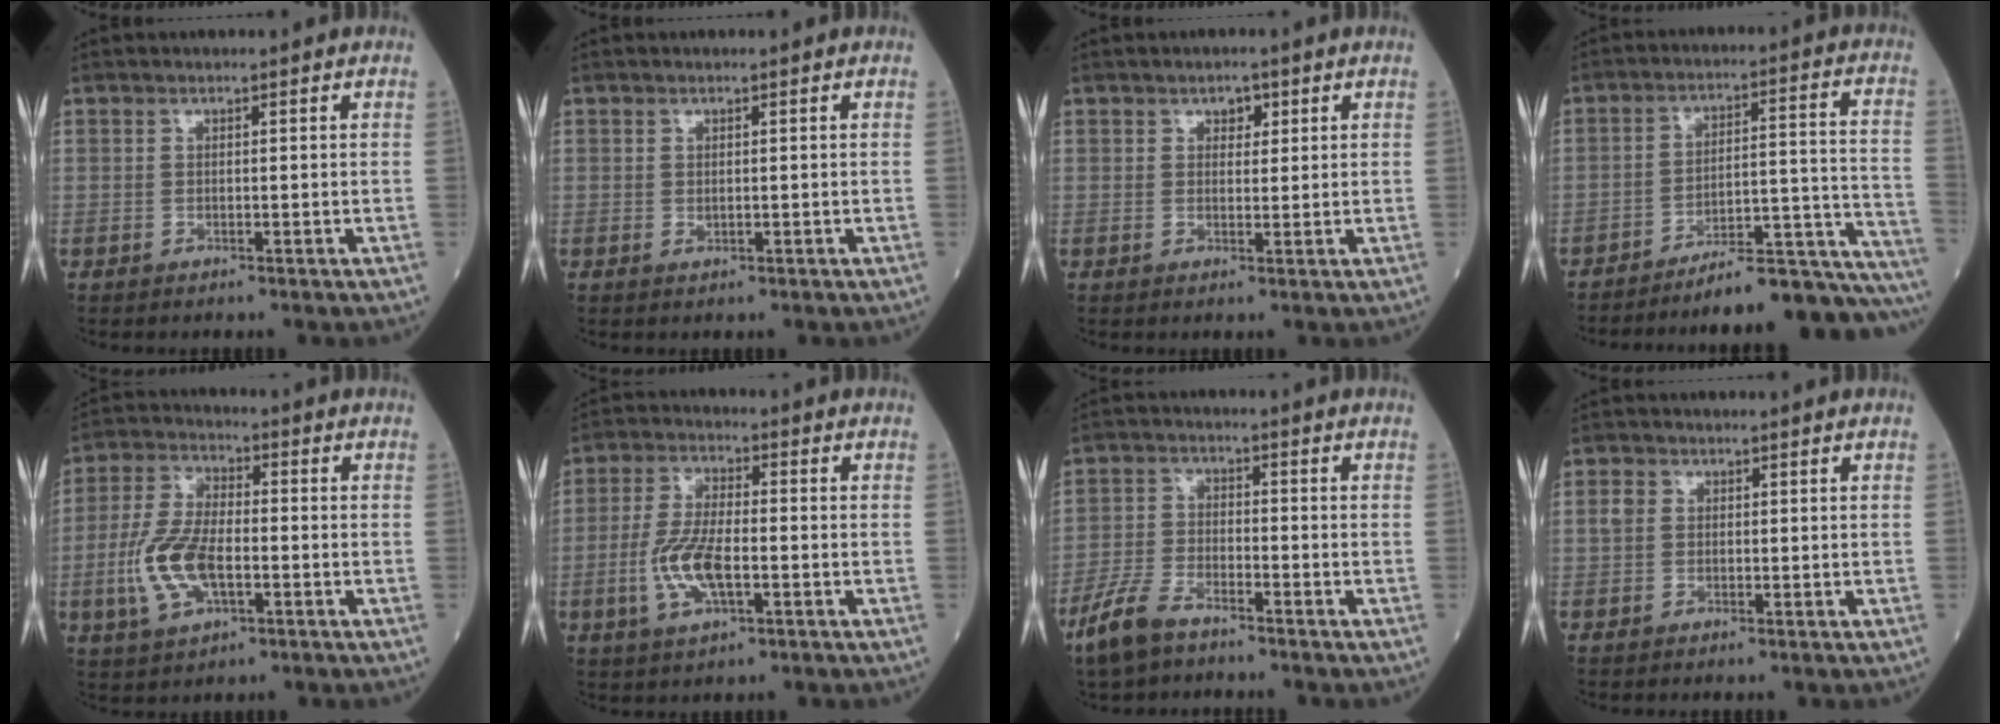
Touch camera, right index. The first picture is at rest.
{"total": 0.6, "force": [0.1, 0.4, 0.4], "torque": [-0.009, -0.002, 0.003]}
{"total": 2.2, "force": [1.1, 1.4, 1.2], "torque": [-0.011, 0.000, 0.016]}
{"total": 20.5, "force": [-19.5, -0.7, 6.2], "torque": [-0.023, 0.030, -0.264]}
{"total": 10.5, "force": [-2.7, 4.6, 9.1], "torque": [-0.207, 0.003, -0.052]}
{"total": 8.7, "force": [-2.3, 2.9, 7.9], "torque": [-0.171, -0.002, -0.044]}
{"total": 6.8, "force": [-5.2, 2.3, 3.7], "torque": [-0.094, -0.009, -0.106]}
{"total": 1.6, "force": [0.2, 1.4, 0.7], "torque": [-0.020, 0.010, 0.003]}